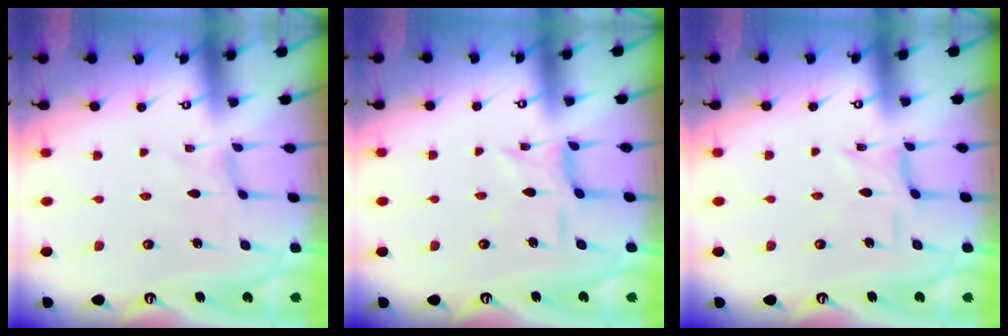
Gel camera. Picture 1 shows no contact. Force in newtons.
{"total": 6.2, "press": 6.1, "slide": 0.7}
{"total": 3.8, "press": 3.8, "slide": 0.2}